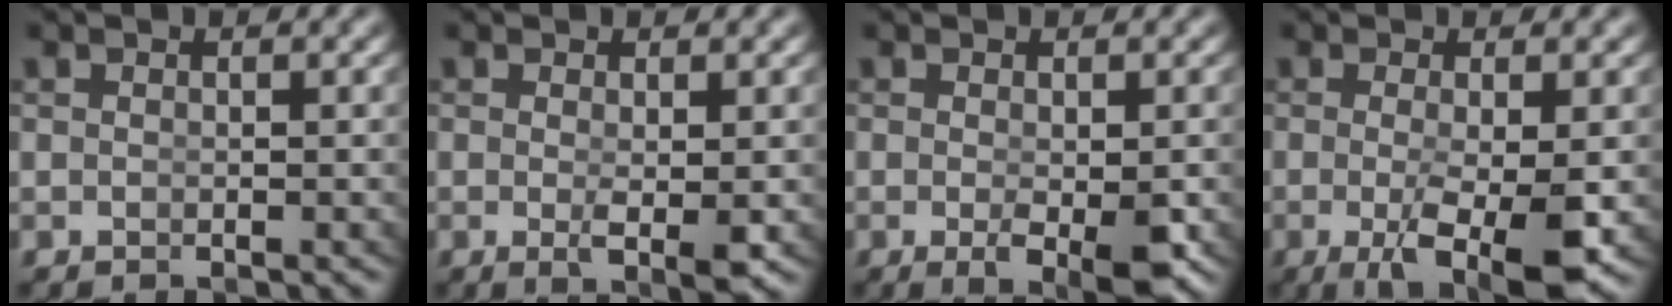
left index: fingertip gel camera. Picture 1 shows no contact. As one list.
[{"total": 2.3, "force": [-0.5, 0.0, 2.2], "torque": [-0.035, -0.018, 0.000]}, {"total": 3.9, "force": [-1.6, 0.8, 3.4], "torque": [-0.046, -0.021, -0.019]}, {"total": 6.9, "force": [-3.2, 1.9, 5.8], "torque": [-0.102, -0.045, -0.031]}]